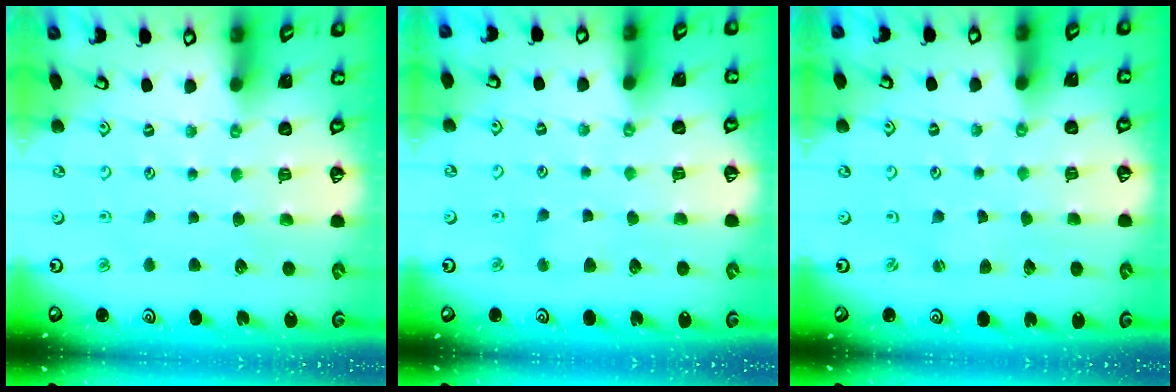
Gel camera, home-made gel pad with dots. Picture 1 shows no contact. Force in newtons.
{"total": 3.2, "press": 3.2, "slide": 0.6}
{"total": 1.4, "press": 1.4, "slide": 0.3}